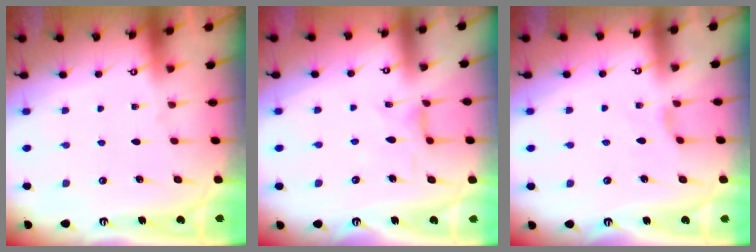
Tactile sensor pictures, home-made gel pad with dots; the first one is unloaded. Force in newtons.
{"total": 2.6, "press": 2.6, "slide": 0.5}
{"total": 2.3, "press": 2.2, "slide": 0.5}